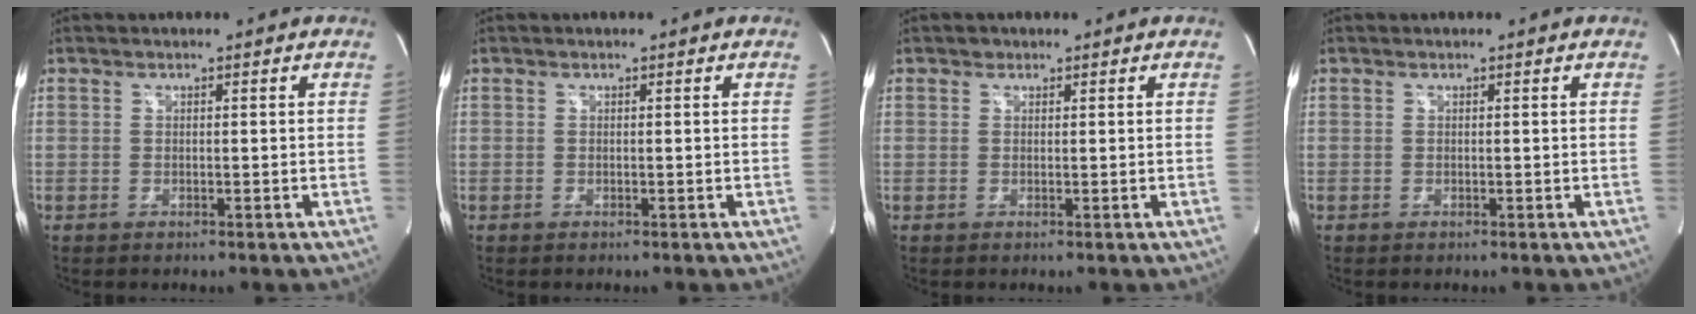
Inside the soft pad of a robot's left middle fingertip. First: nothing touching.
{"total": 0.0}
{"total": 0.7, "force": [0.5, 0.5, 0.1], "torque": [0.000, -0.002, 0.005]}
{"total": 0.0}